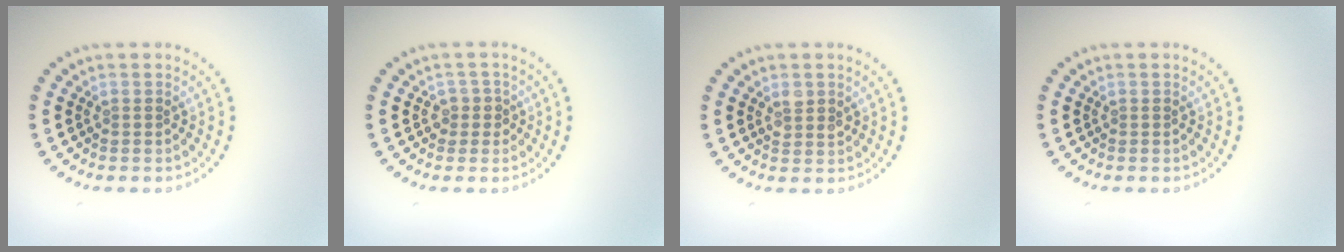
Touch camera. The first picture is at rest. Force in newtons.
{"total": 1.6, "press": 1.2, "slide": 1.0}
{"total": 1.4, "press": 1.3, "slide": 0.5}
{"total": 0.0}